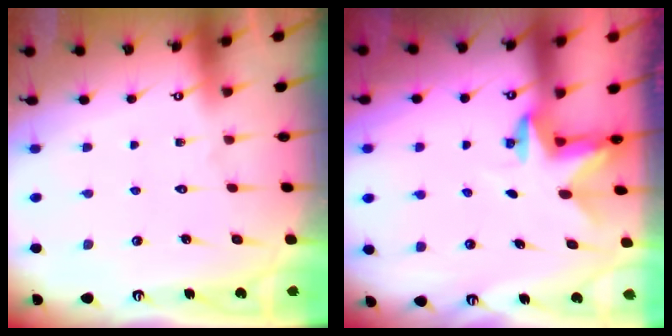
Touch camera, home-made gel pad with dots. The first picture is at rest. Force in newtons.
{"total": 2.4, "press": 2.3, "slide": 0.4}